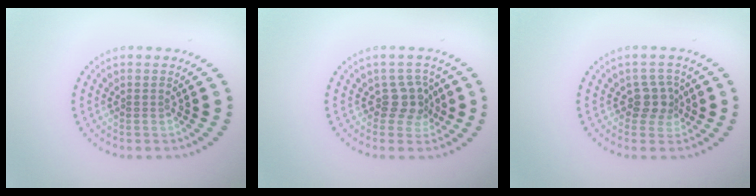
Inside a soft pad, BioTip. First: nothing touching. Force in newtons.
{"total": 2.6, "press": 2.0, "slide": 1.7}
{"total": 2.4, "press": 1.9, "slide": 1.4}